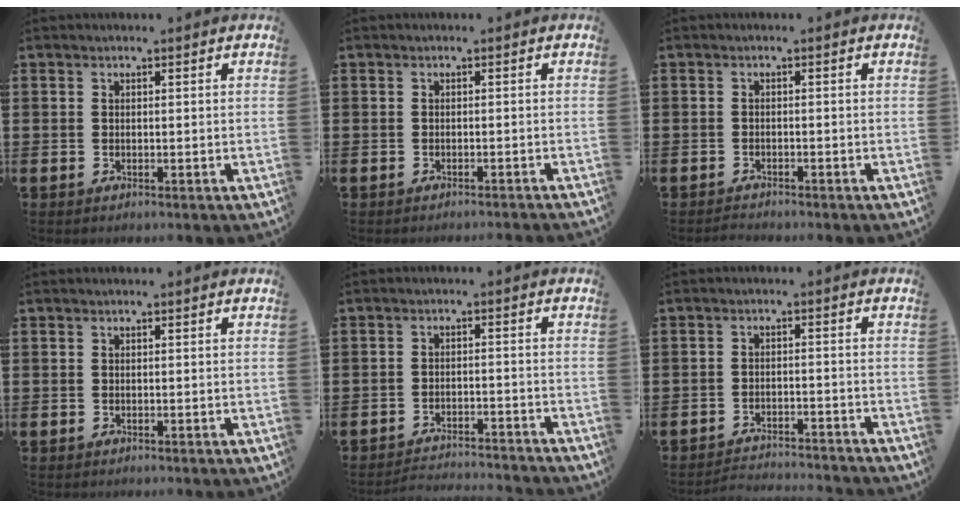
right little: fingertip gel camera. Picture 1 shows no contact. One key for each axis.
{"total": 0.7, "fx": -0.6, "fy": -0.2, "fz": 0.1, "tx": -0.001, "ty": 0.000, "tz": -0.013}
{"total": 0.9, "fx": -0.9, "fy": 0.0, "fz": 0.0, "tx": -0.003, "ty": -0.001, "tz": -0.017}
{"total": 0.0}
{"total": 2.6, "fx": -2.6, "fy": -0.1, "fz": 0.0, "tx": -0.004, "ty": 0.003, "tz": -0.056}
{"total": 2.5, "fx": -2.5, "fy": -0.1, "fz": -0.1, "tx": -0.004, "ty": 0.004, "tz": -0.055}